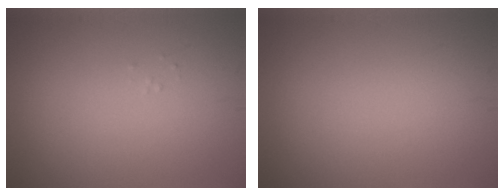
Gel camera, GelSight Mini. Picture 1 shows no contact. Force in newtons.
{"total": 0.0}